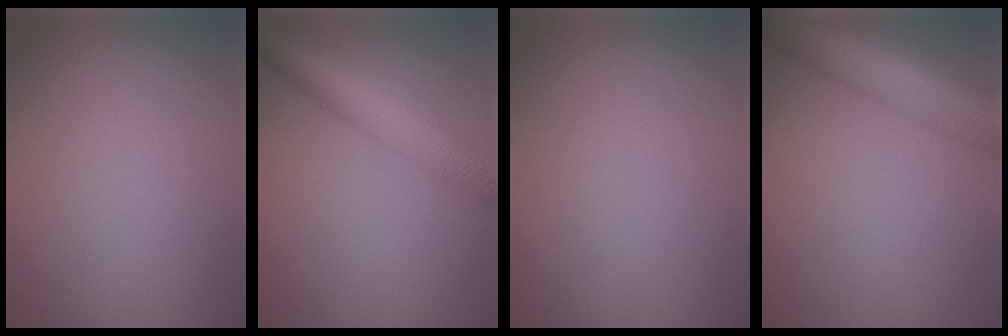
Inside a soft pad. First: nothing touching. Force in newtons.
{"total": 5.8, "press": 5.8, "slide": 0.2}
{"total": 0.0}
{"total": 8.6, "press": 8.6, "slide": 0.5}